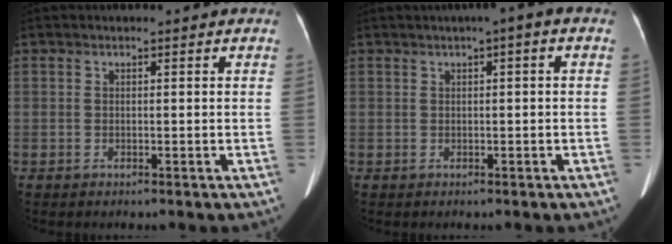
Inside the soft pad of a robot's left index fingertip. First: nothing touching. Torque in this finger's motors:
{"motor_torque": [0.12, -0.37, -0.01, 0.01]}